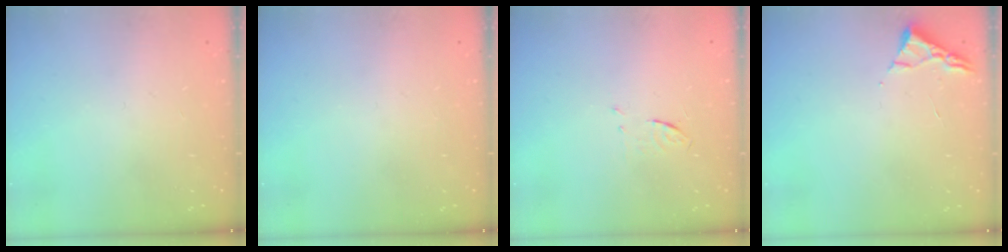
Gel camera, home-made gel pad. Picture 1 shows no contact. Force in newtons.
{"total": 0.0}
{"total": 3.6, "press": 3.4, "slide": 1.4}
{"total": 3.0, "press": 2.9, "slide": 0.4}